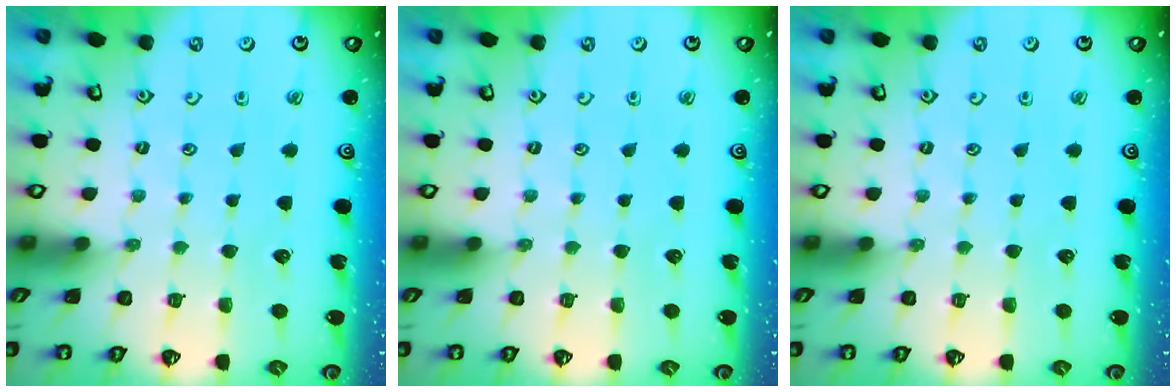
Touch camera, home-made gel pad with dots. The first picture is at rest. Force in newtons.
{"total": 0.0}
{"total": 0.0}